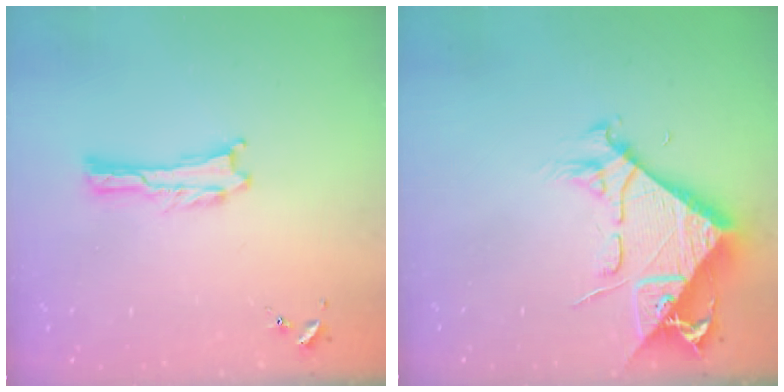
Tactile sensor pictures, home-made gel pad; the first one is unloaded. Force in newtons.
{"total": 6.8, "press": 6.8, "slide": 0.9}